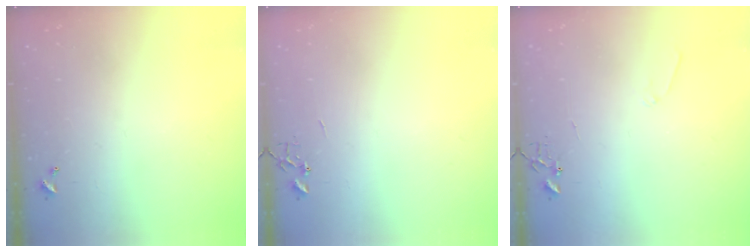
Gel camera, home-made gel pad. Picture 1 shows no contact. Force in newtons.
{"total": 0.0}
{"total": 5.9, "press": 5.9, "slide": 0.4}